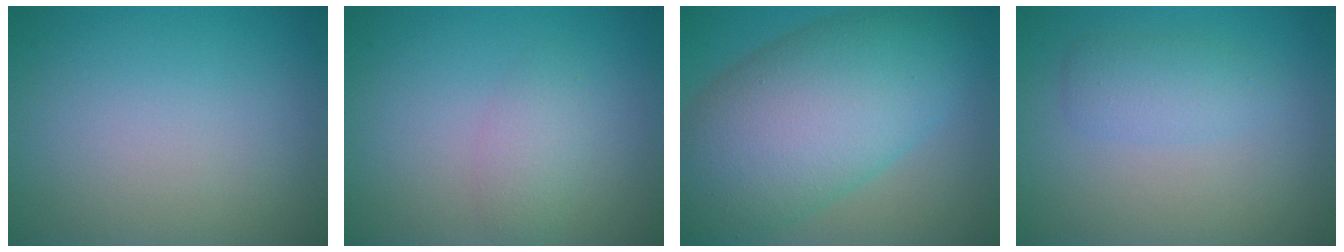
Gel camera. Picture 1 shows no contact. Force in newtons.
{"total": 2.0, "press": 2.0, "slide": 0.1}
{"total": 12.6, "press": 12.6, "slide": 0.5}
{"total": 2.3, "press": 2.2, "slide": 0.2}